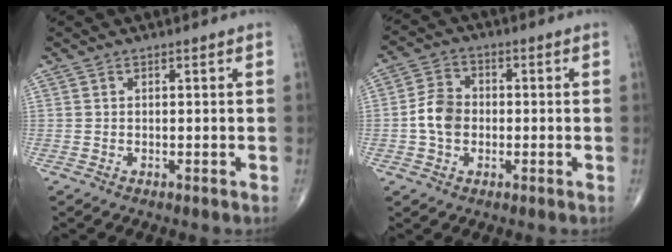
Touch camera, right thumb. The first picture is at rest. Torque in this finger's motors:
{"motor_torque": [0.81, 1.81, 0.59, -0.49, 0.05]}